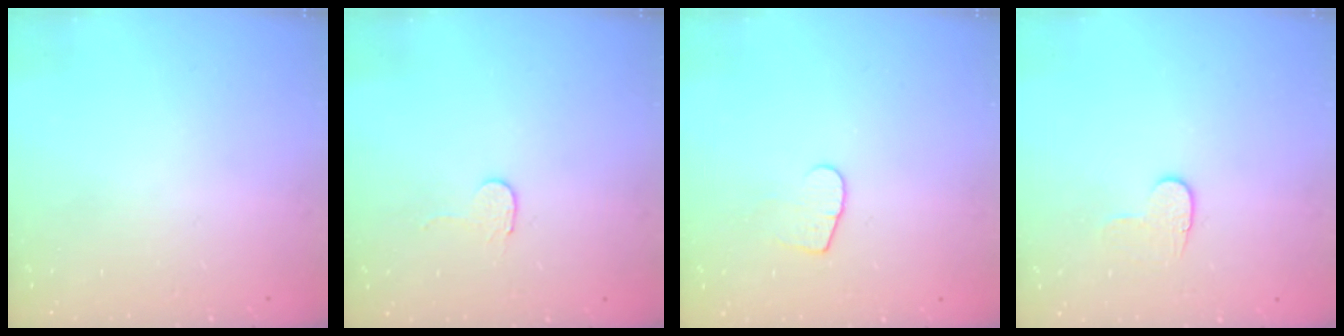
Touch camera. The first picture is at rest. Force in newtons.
{"total": 2.7, "press": 2.7, "slide": 0.2}
{"total": 7.3, "press": 7.3, "slide": 0.5}
{"total": 6.8, "press": 6.8, "slide": 0.6}